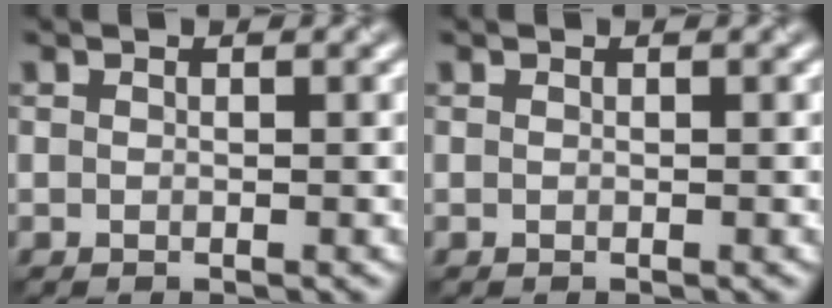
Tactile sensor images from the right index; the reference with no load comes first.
{"total": 0.0}